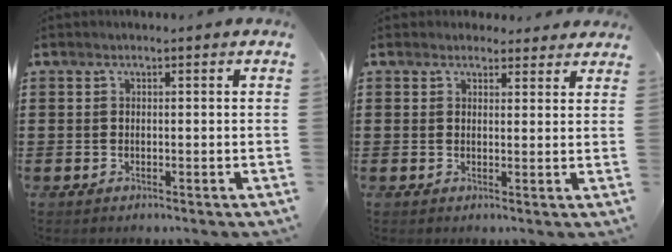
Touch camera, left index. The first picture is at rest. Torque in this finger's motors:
{"motor_torque": [2.14, 0.00, -0.05, -0.21]}